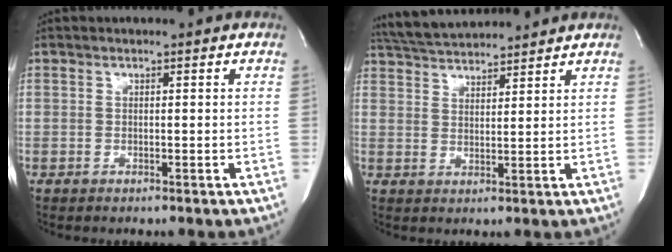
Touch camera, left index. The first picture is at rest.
{"total": 9.0, "force": [8.6, 0.7, 2.4], "torque": [-0.054, 0.028, 0.147]}